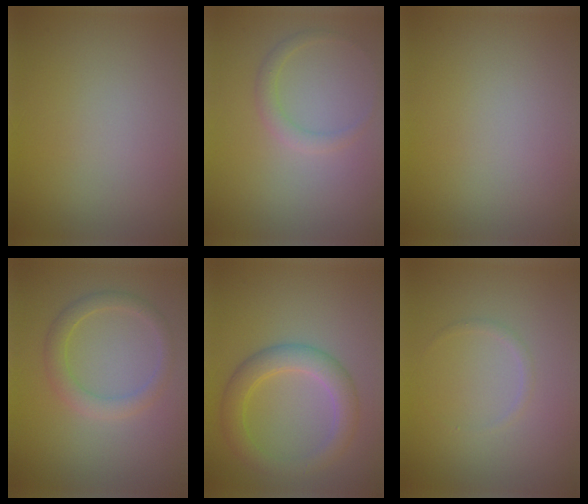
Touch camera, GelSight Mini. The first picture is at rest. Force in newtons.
{"total": 1.4, "press": 1.4, "slide": 0.1}
{"total": 0.0}
{"total": 2.3, "press": 2.2, "slide": 0.1}
{"total": 3.9, "press": 3.9, "slide": 0.1}
{"total": 0.6, "press": 0.6, "slide": 0.0}